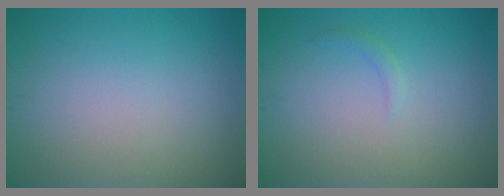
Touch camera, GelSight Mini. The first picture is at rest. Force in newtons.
{"total": 0.7, "press": 0.7, "slide": 0.1}